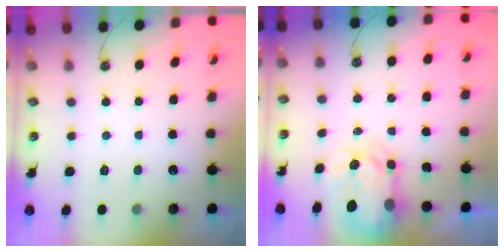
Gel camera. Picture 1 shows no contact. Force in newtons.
{"total": 5.0, "press": 4.9, "slide": 0.6}